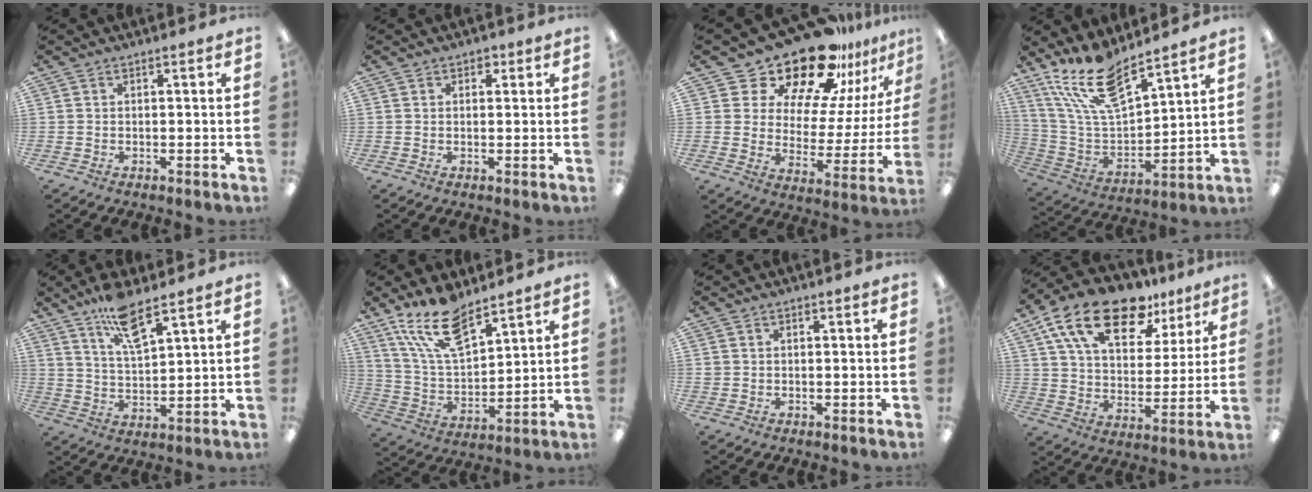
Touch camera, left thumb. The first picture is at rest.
{"total": 1.6, "force": [0.9, 1.3, 0.6], "torque": [-0.003, -0.001, 0.014]}
{"total": 22.3, "force": [18.9, 8.6, 8.1], "torque": [-0.143, -0.147, 0.334]}
{"total": 17.2, "force": [13.1, 5.8, 9.4], "torque": [-0.206, -0.068, 0.238]}
{"total": 10.5, "force": [7.6, 3.1, 6.6], "torque": [-0.114, -0.035, 0.133]}
{"total": 16.0, "force": [11.6, 6.3, 8.9], "torque": [-0.182, -0.053, 0.211]}
{"total": 0.9, "force": [0.2, 0.8, 0.0], "torque": [-0.001, 0.005, 0.003]}
{"total": 20.3, "force": [13.2, 9.9, 11.9], "torque": [-0.211, -0.064, 0.233]}